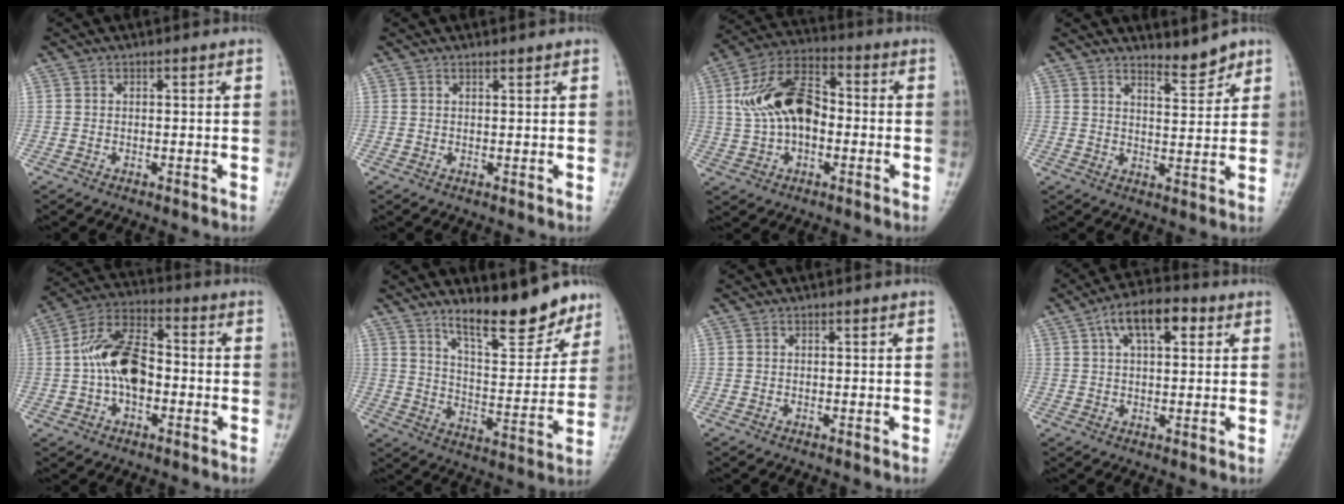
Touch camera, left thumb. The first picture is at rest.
{"total": 0.7, "force": [0.6, 0.1, 0.3], "torque": [-0.006, -0.004, 0.011]}
{"total": 14.1, "force": [0.0, 8.8, 11.1], "torque": [-0.193, 0.031, -0.009]}
{"total": 4.2, "force": [3.9, 1.1, 1.2], "torque": [-0.006, -0.039, 0.065]}
{"total": 12.6, "force": [-1.1, 7.6, 10.0], "torque": [-0.169, 0.036, -0.030]}
{"total": 14.5, "force": [11.0, 4.5, 8.3], "torque": [-0.085, -0.080, 0.177]}
{"total": 0.0}
{"total": 9.8, "force": [3.8, 4.7, 7.7], "torque": [-0.118, 0.015, 0.055]}